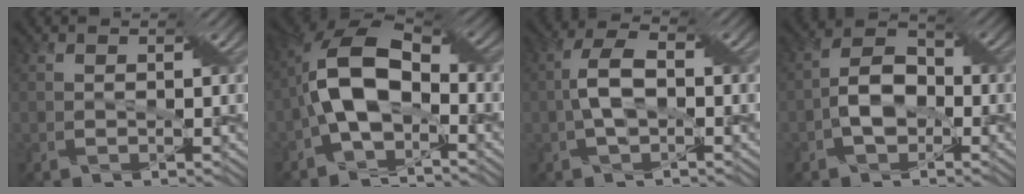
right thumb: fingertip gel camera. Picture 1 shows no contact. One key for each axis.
{"total": 10.6, "fx": -1.9, "fy": 6.0, "fz": 8.5, "tx": -0.164, "ty": 0.016, "tz": -0.052}
{"total": 4.8, "fx": -0.6, "fy": 2.3, "fz": 4.2, "tx": -0.091, "ty": 0.012, "tz": -0.015}
{"total": 5.2, "fx": -1.7, "fy": 3.5, "fz": 3.5, "tx": -0.060, "ty": 0.009, "tz": -0.040}